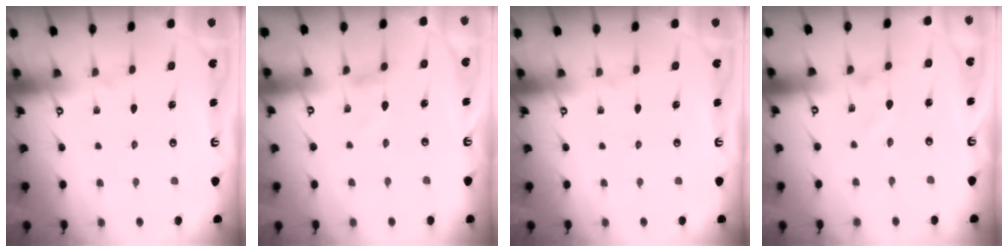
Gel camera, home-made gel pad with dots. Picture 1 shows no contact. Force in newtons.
{"total": 0.9, "press": 0.9, "slide": 0.3}
{"total": 0.0}
{"total": 1.3, "press": 1.3, "slide": 0.0}